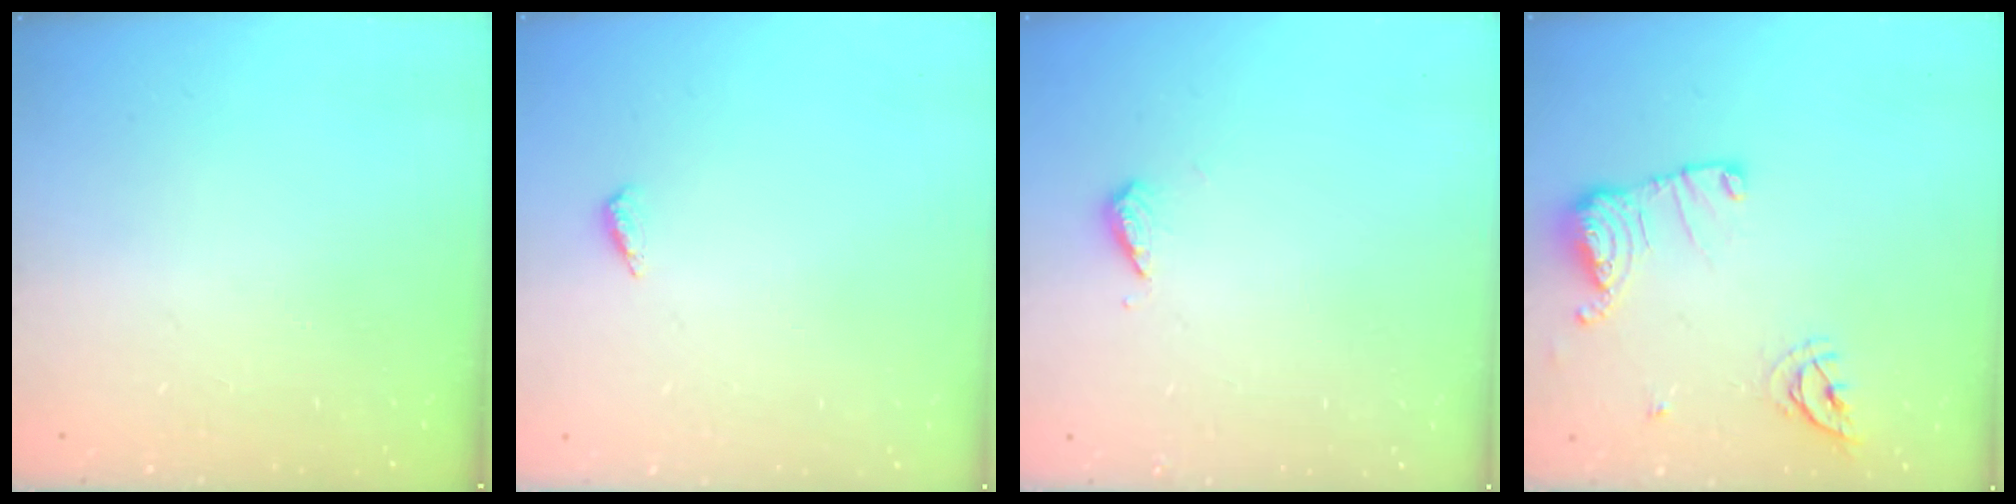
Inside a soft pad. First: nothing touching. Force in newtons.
{"total": 2.6, "press": 2.2, "slide": 1.3}
{"total": 5.8, "press": 5.6, "slide": 1.3}
{"total": 12.8, "press": 12.8, "slide": 0.5}